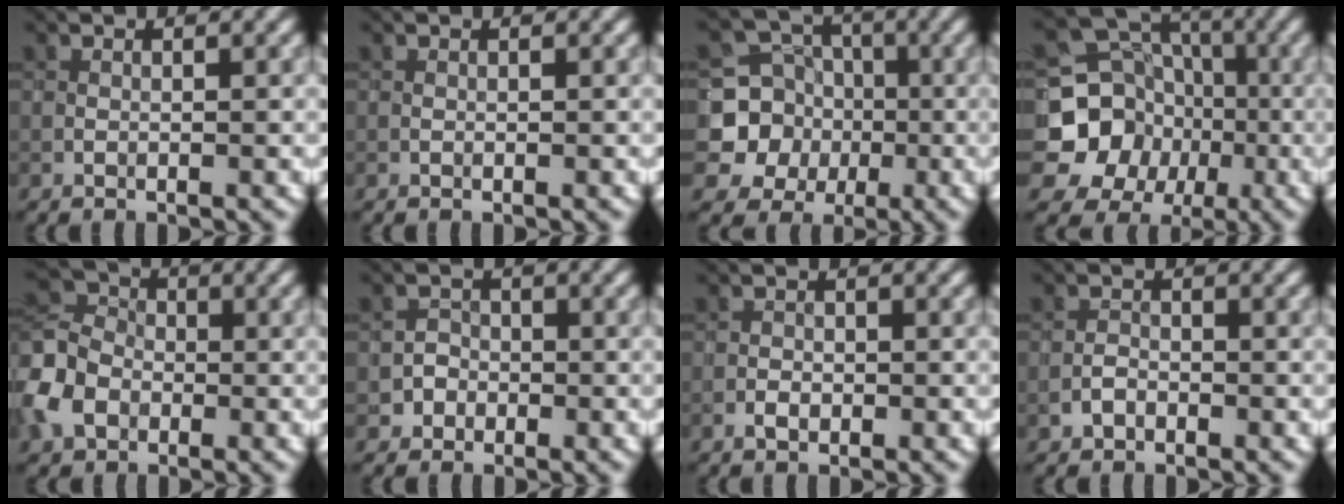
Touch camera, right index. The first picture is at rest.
{"total": 0.0}
{"total": 6.7, "force": [-1.0, 6.4, 1.8], "torque": [-0.028, -0.007, -0.046]}
{"total": 10.4, "force": [-1.7, 9.7, 3.2], "torque": [-0.060, -0.006, -0.054]}
{"total": 6.6, "force": [-2.8, 4.9, 3.4], "torque": [-0.082, 0.002, -0.078]}
{"total": 1.4, "force": [-0.4, 1.3, 0.0], "torque": [0.014, 0.006, -0.010]}
{"total": 0.9, "force": [-0.4, 0.6, 0.5], "torque": [-0.007, 0.002, -0.009]}
{"total": 1.0, "force": [-0.6, 0.7, 0.4], "torque": [-0.003, 0.004, -0.013]}